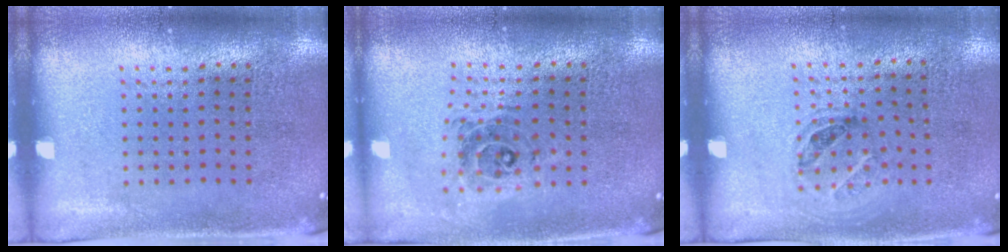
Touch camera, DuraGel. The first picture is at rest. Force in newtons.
{"total": 0.7, "press": 0.7, "slide": 0.1}
{"total": 1.0, "press": 0.7, "slide": 0.7}